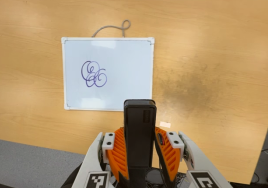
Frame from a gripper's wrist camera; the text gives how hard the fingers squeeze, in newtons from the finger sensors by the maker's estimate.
{"total": 3.7, "left": 2.2, "right": 5.2}